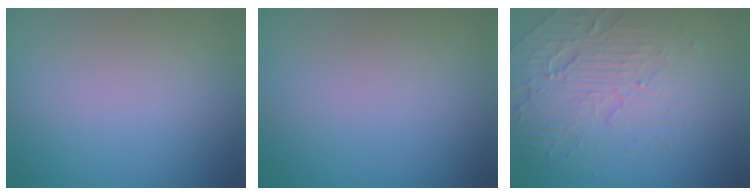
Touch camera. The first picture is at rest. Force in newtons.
{"total": 0.0}
{"total": 5.6, "press": 4.4, "slide": 3.4}